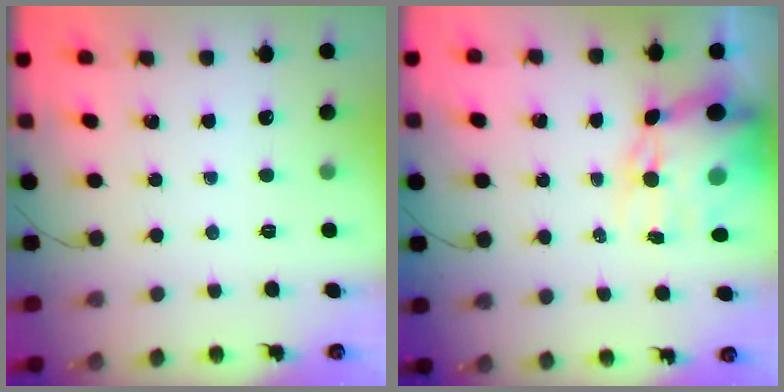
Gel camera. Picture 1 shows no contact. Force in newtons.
{"total": 12.9, "press": 12.6, "slide": 2.9}